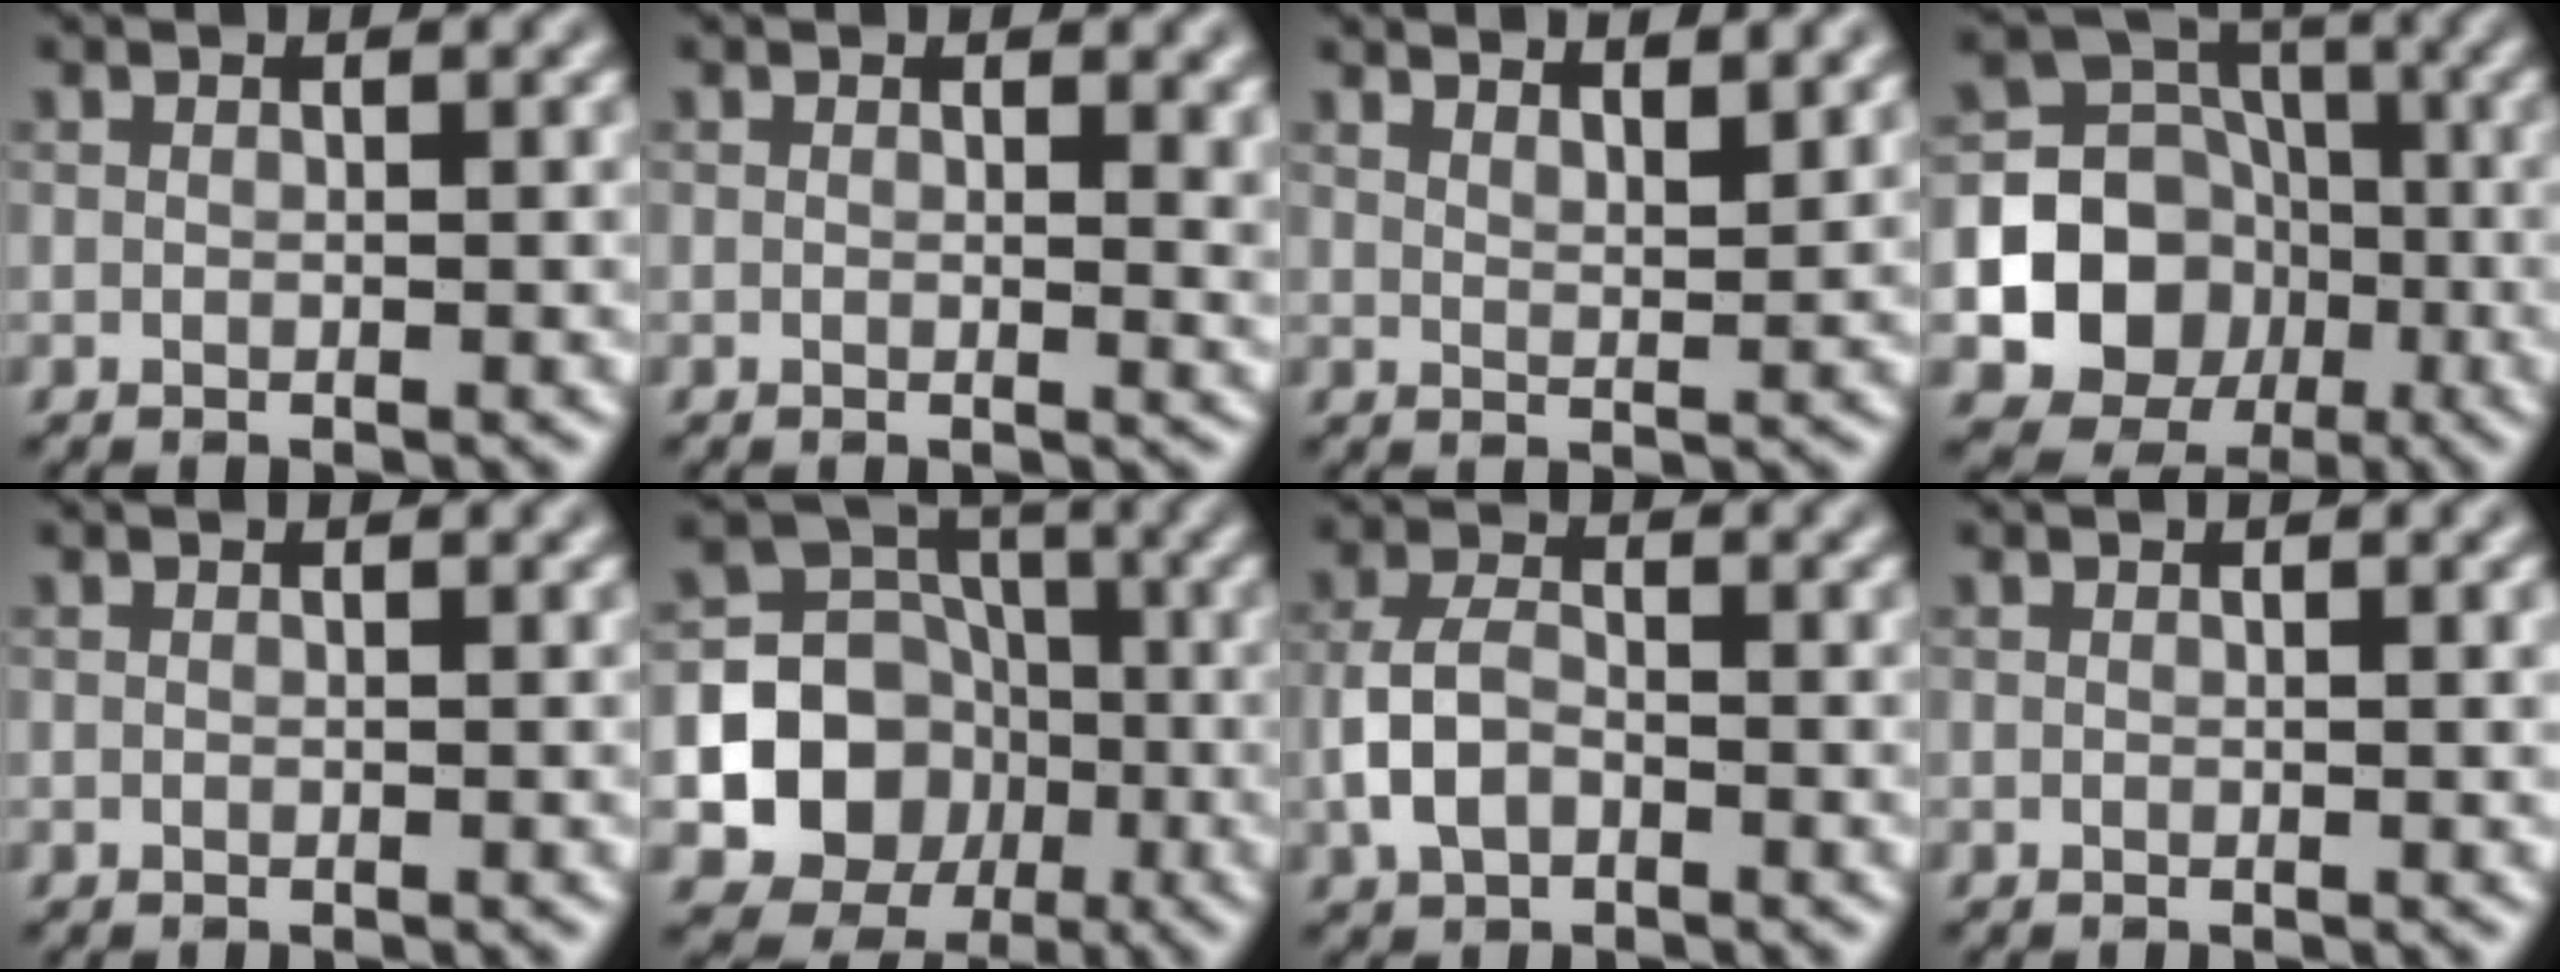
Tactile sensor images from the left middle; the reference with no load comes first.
{"total": 2.8, "force": [0.6, 1.3, 2.4], "torque": [-0.023, -0.004, 0.009]}
{"total": 5.0, "force": [4.0, 1.5, 2.6], "torque": [-0.009, 0.017, 0.037]}
{"total": 9.3, "force": [-2.5, 8.1, 3.7], "torque": [-0.052, -0.011, -0.070]}
{"total": 0.0}
{"total": 8.1, "force": [-2.3, 7.1, 3.3], "torque": [-0.042, -0.008, -0.053]}
{"total": 3.3, "force": [-1.2, 2.1, 2.3], "torque": [-0.047, 0.005, -0.030]}
{"total": 0.5, "force": [0.0, 0.1, 0.5], "torque": [-0.007, -0.002, -0.001]}